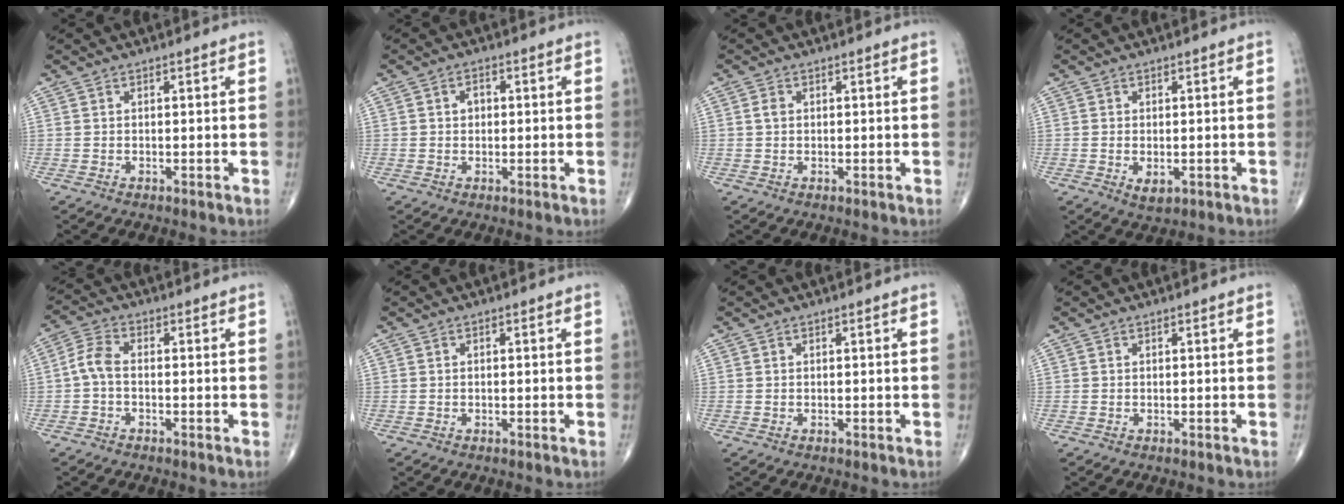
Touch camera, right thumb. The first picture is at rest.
{"total": 2.2, "force": [0.3, 1.7, 1.4], "torque": [-0.015, 0.008, 0.003]}
{"total": 1.3, "force": [0.2, 1.0, 0.8], "torque": [-0.014, 0.002, 0.003]}
{"total": 2.7, "force": [-0.6, 1.5, 2.2], "torque": [-0.034, -0.005, -0.005]}
{"total": 4.2, "force": [-0.9, 2.2, 3.5], "torque": [-0.075, 0.014, -0.027]}
{"total": 0.0}
{"total": 0.0}
{"total": 0.0}